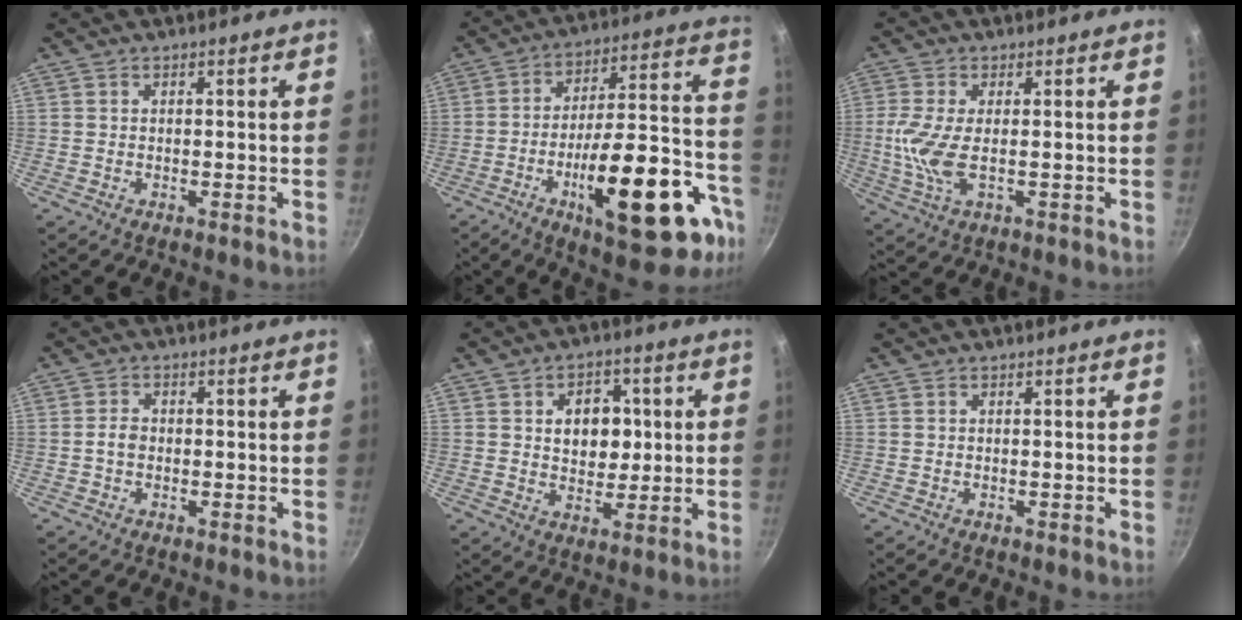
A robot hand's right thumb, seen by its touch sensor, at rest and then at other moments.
{"total": 26.0, "force": [-10.9, 9.7, 21.5], "torque": [-0.272, 0.055, -0.154]}
{"total": 7.3, "force": [-0.2, 2.9, 6.6], "torque": [-0.155, -0.004, -0.006]}
{"total": 2.3, "force": [-0.4, 1.7, 1.5], "torque": [-0.025, 0.010, -0.009]}
{"total": 9.2, "force": [1.7, 6.7, 6.0], "torque": [-0.046, -0.003, 0.026]}
{"total": 0.0}